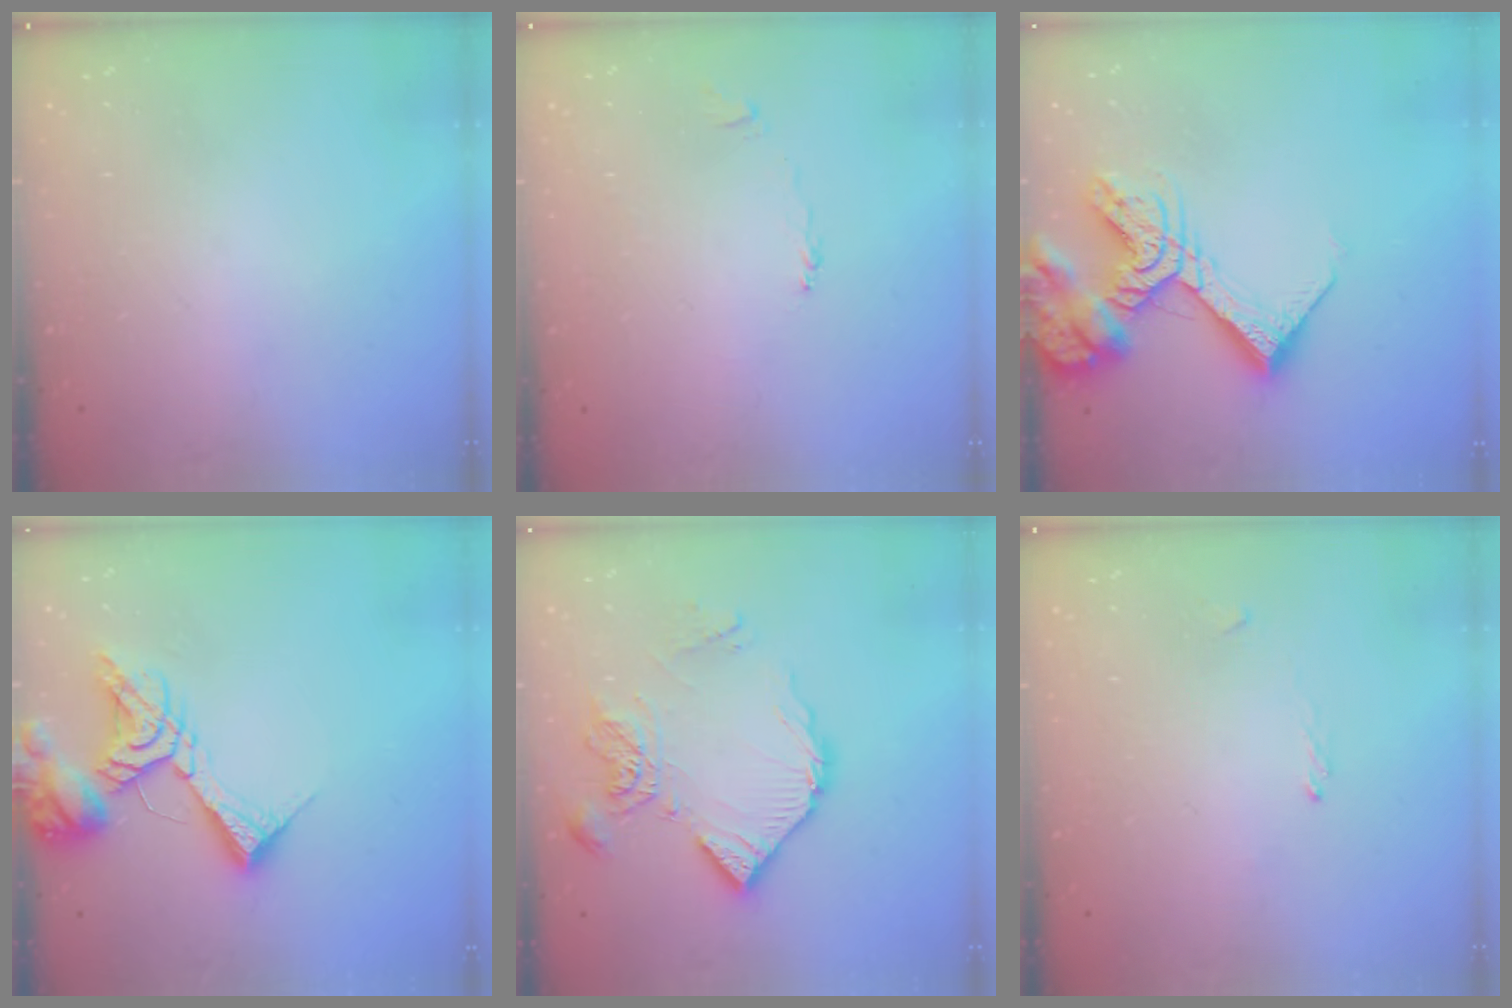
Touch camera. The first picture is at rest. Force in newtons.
{"total": 1.9, "press": 1.9, "slide": 0.4}
{"total": 16.2, "press": 16.1, "slide": 2.4}
{"total": 14.9, "press": 14.8, "slide": 2.0}
{"total": 12.0, "press": 11.9, "slide": 1.3}
{"total": 1.1, "press": 1.0, "slide": 0.5}